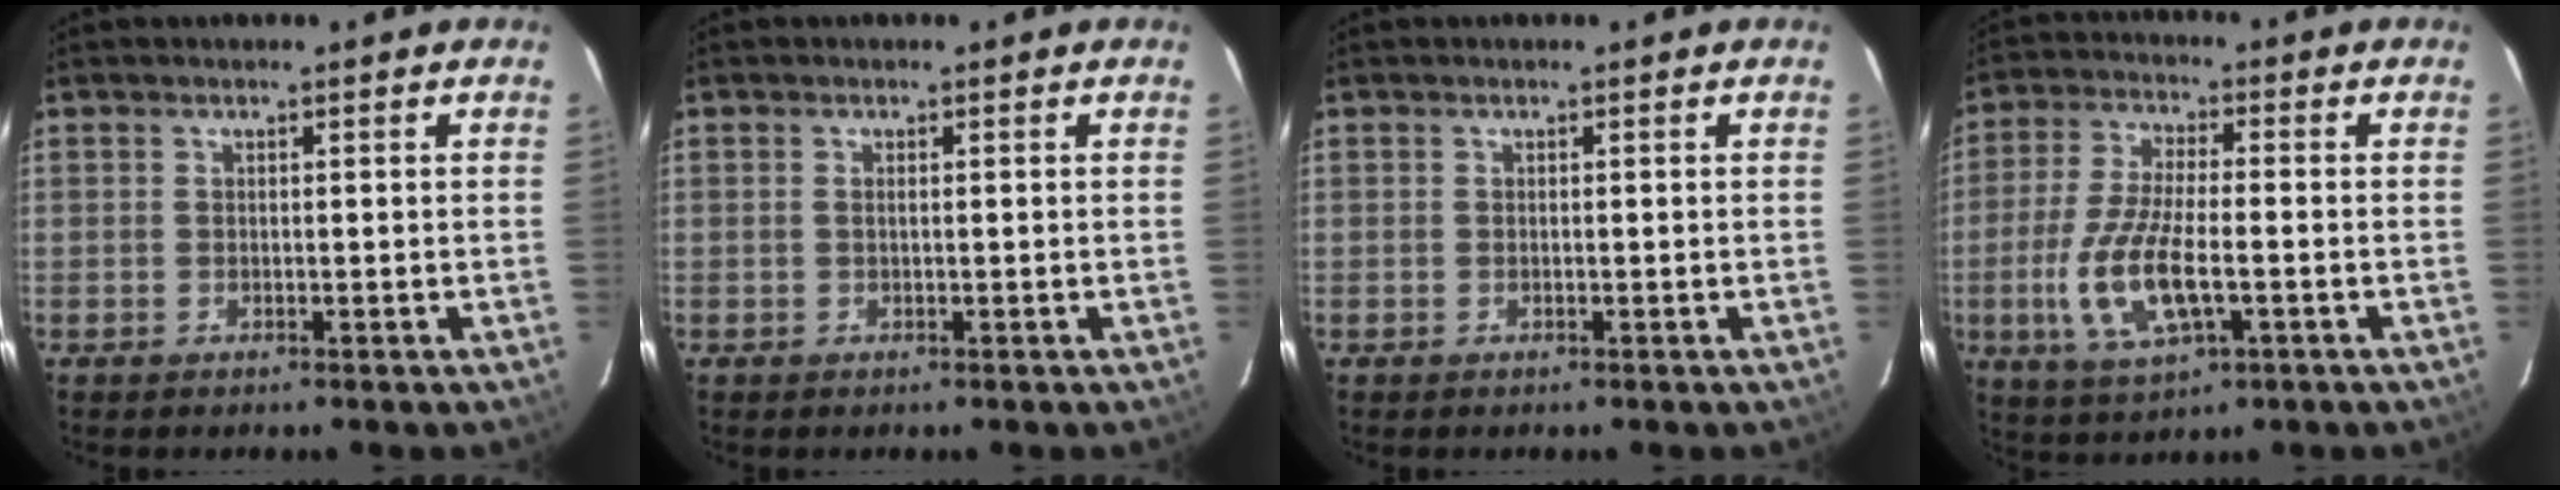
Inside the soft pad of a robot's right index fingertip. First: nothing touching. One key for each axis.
{"total": 0.6, "fx": 0.0, "fy": 0.0, "fz": 0.6, "tx": -0.013, "ty": 0.001, "tz": -0.001}
{"total": 0.0}
{"total": 13.0, "fx": -3.5, "fy": 4.5, "fz": 11.6, "tx": -0.248, "ty": -0.010, "tz": -0.063}